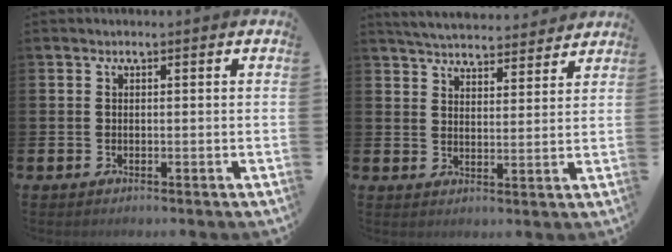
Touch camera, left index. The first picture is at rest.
{"total": 5.1, "force": [5.1, 0.7, 0.4], "torque": [-0.022, -0.034, 0.090]}